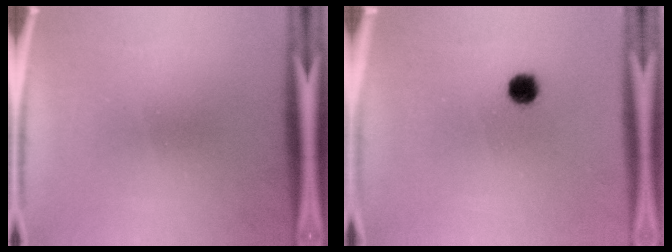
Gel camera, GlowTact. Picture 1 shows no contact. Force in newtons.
{"total": 3.7}